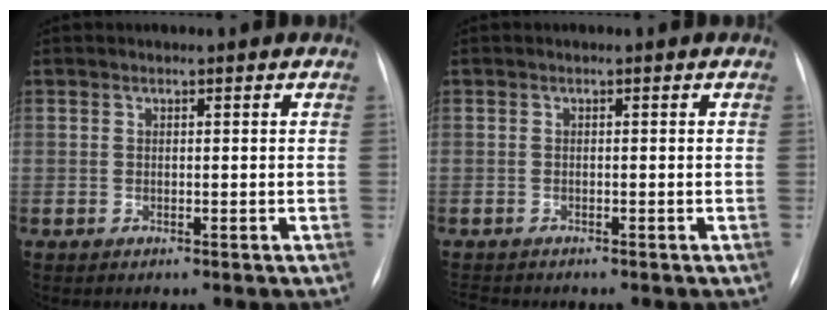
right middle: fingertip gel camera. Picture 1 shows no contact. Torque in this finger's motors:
{"motor_torque": [0.23, -0.26, -0.03, -0.01]}